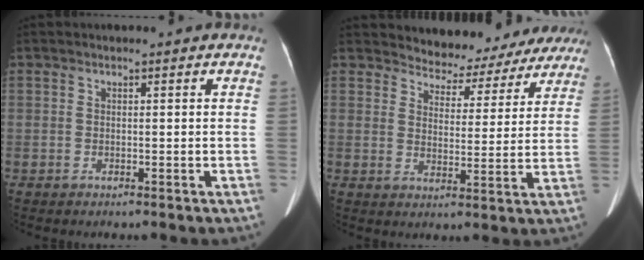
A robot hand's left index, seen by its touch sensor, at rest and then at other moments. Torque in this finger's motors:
{"motor_torque": [1.02, -1.12, 0.02, -0.03]}